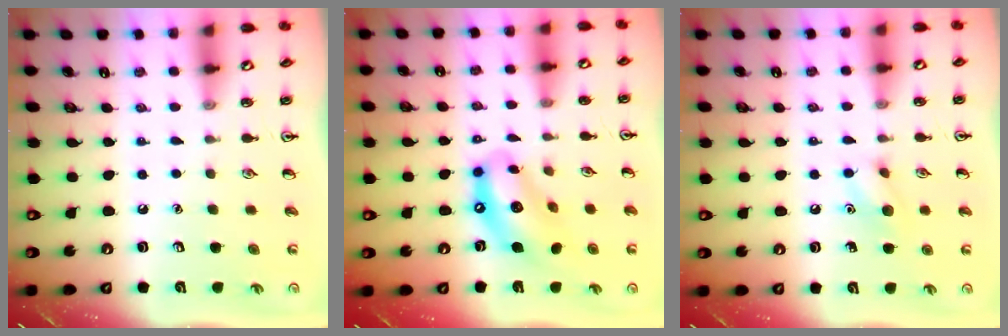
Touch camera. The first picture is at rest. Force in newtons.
{"total": 13.6, "press": 12.8, "slide": 4.6}
{"total": 7.8, "press": 7.7, "slide": 1.4}